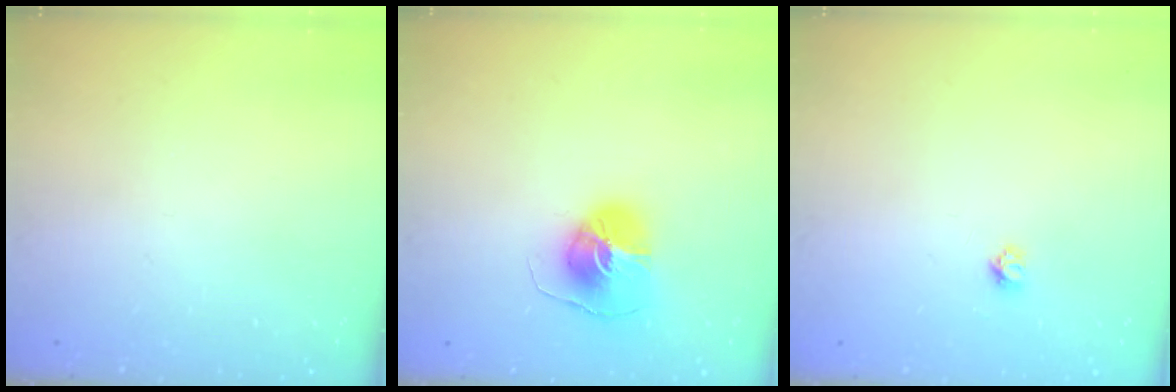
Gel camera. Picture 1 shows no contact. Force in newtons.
{"total": 8.7, "press": 8.7, "slide": 0.7}
{"total": 3.4, "press": 3.4, "slide": 0.3}